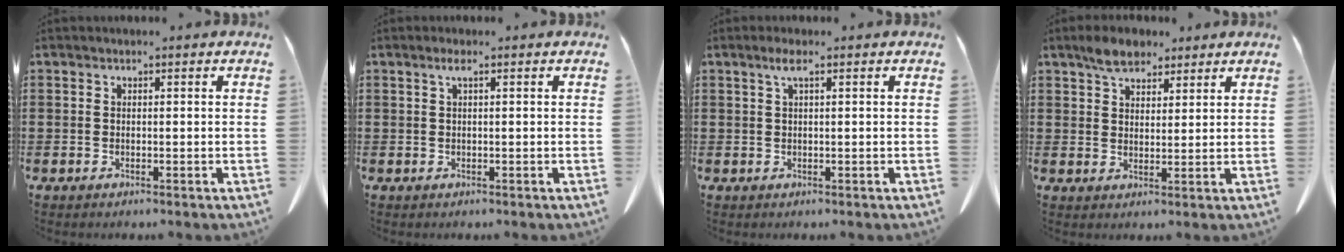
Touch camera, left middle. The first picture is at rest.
{"total": 1.3, "force": [0.4, 0.2, 1.3], "torque": [-0.026, 0.002, 0.006]}
{"total": 1.9, "force": [0.7, 0.3, 1.8], "torque": [-0.037, 0.003, 0.012]}
{"total": 4.9, "force": [3.8, 2.4, 2.1], "torque": [-0.043, 0.004, 0.070]}